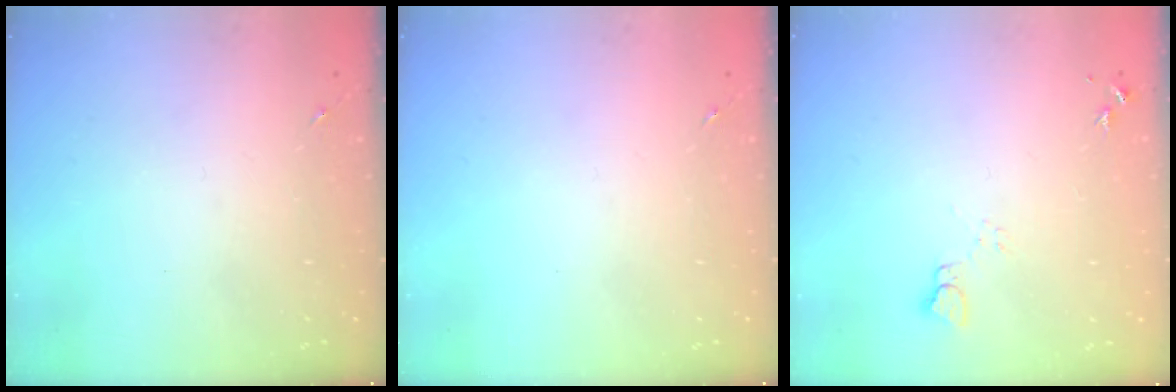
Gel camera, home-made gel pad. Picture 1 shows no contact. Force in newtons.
{"total": 0.0}
{"total": 3.7, "press": 3.7, "slide": 0.4}